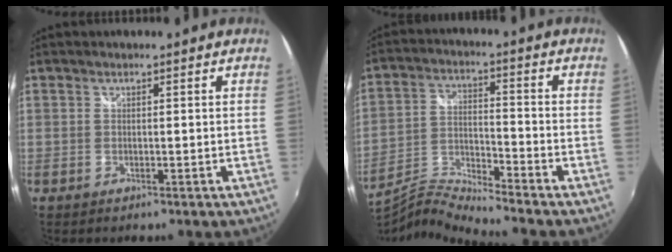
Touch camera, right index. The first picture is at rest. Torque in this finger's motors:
{"motor_torque": [-0.04, -0.27, -0.41, -0.10]}